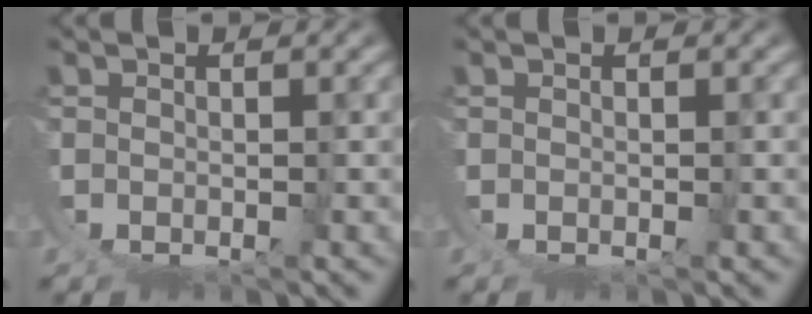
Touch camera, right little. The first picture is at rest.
{"total": 0.0}